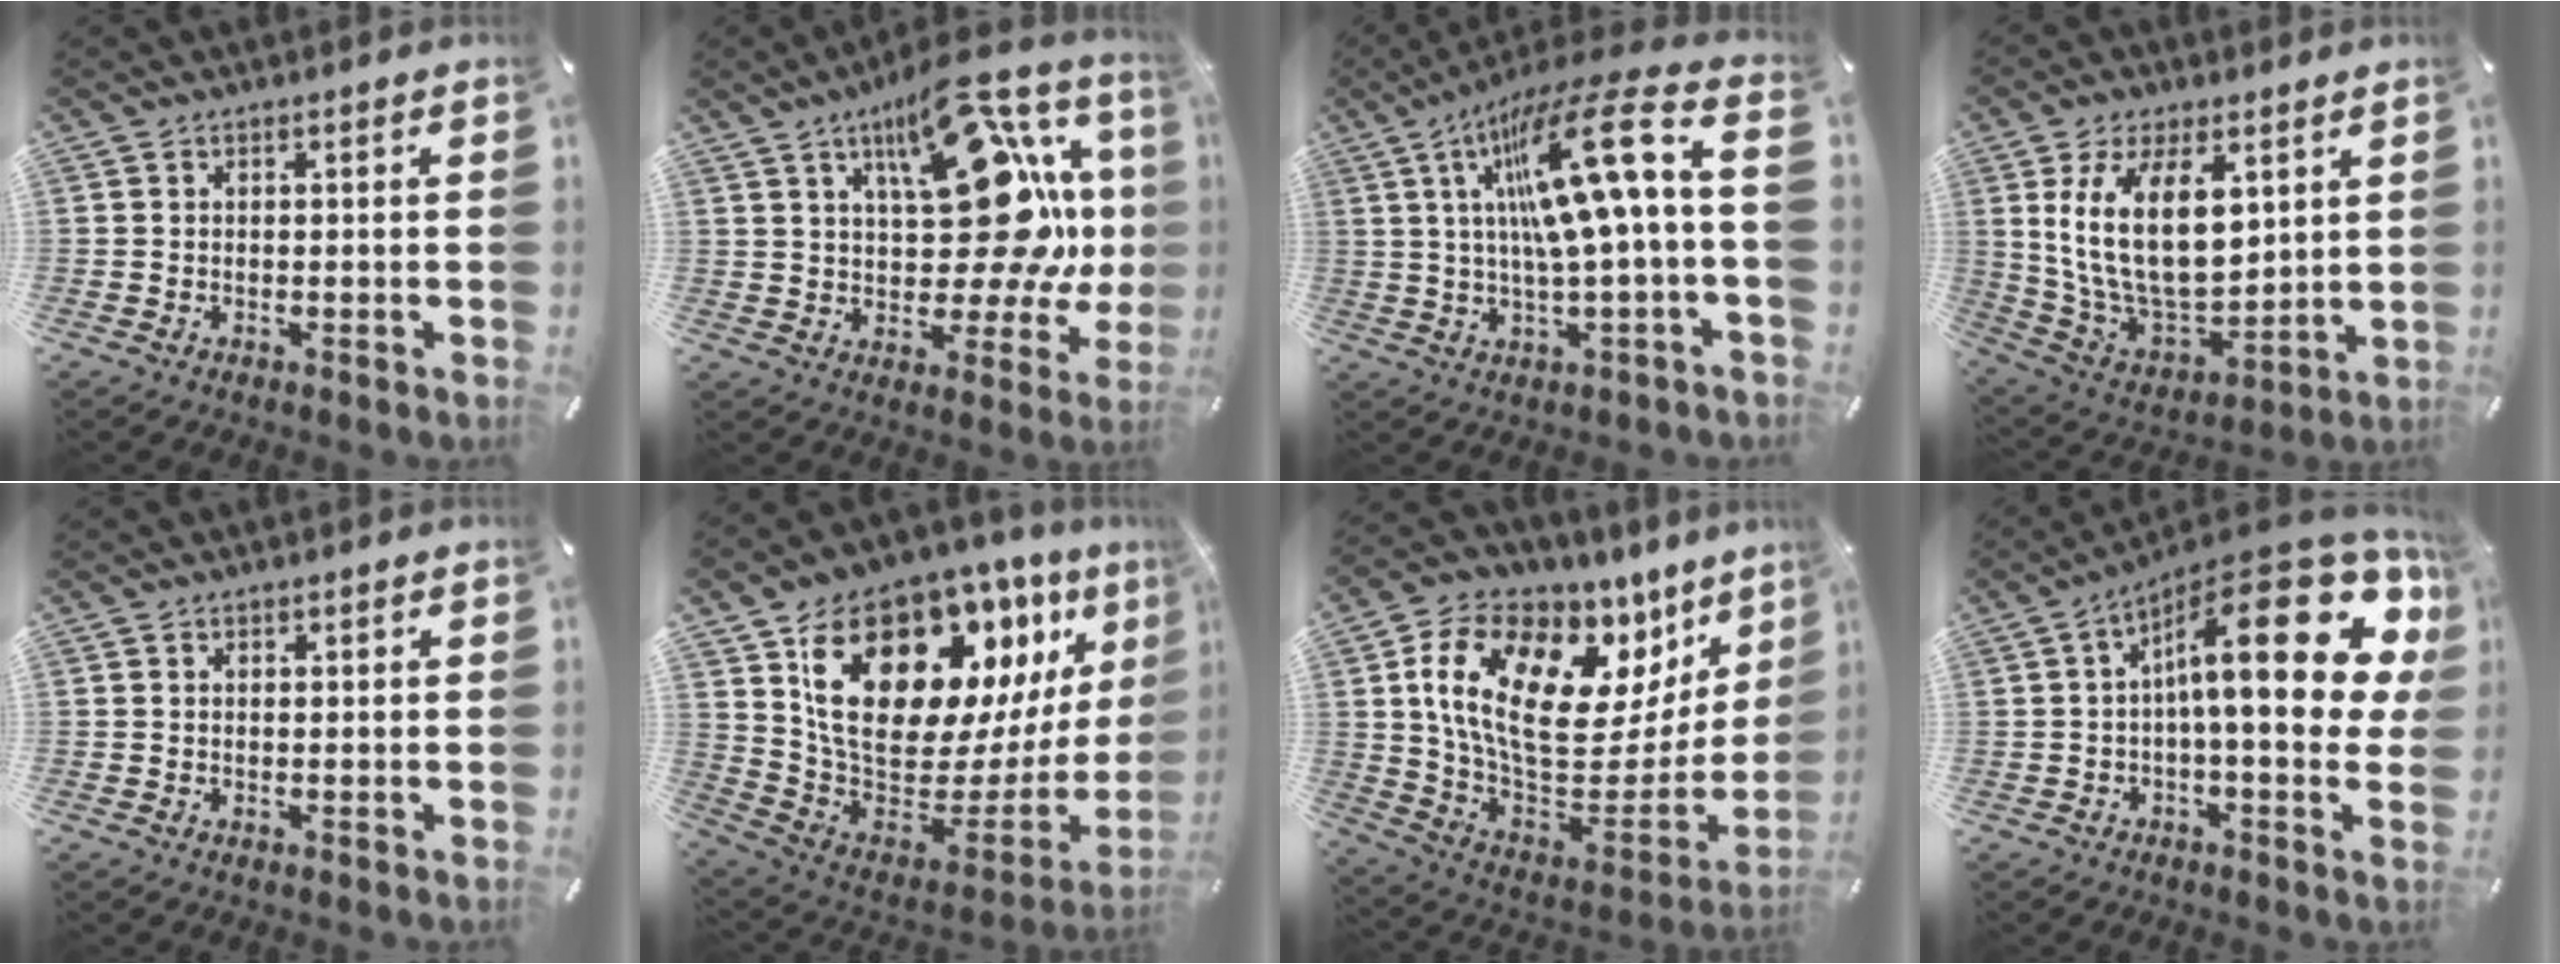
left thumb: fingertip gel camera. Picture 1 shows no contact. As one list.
[{"total": 25.9, "force": [7.2, 13.2, 21.0], "torque": [-0.277, -0.048, 0.126]}, {"total": 20.3, "force": [5.0, 3.2, 19.5], "torque": [-0.356, -0.021, 0.064]}, {"total": 19.3, "force": [6.0, 11.2, 14.5], "torque": [-0.289, -0.030, 0.106]}, {"total": 0.6, "force": [0.3, 0.4, 0.3], "torque": [-0.005, 0.001, 0.006]}, {"total": 23.5, "force": [11.5, 14.1, 14.9], "torque": [-0.249, -0.086, 0.214]}, {"total": 23.0, "force": [8.7, 14.1, 16.0], "torque": [-0.270, -0.056, 0.151]}, {"total": 25.5, "force": [6.3, 8.7, 23.1], "torque": [-0.352, -0.049, 0.101]}]